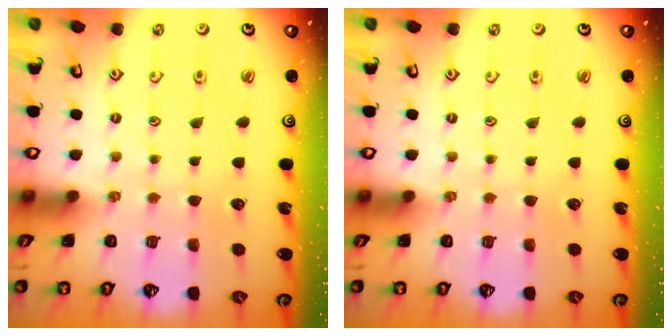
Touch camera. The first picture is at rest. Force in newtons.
{"total": 0.0}